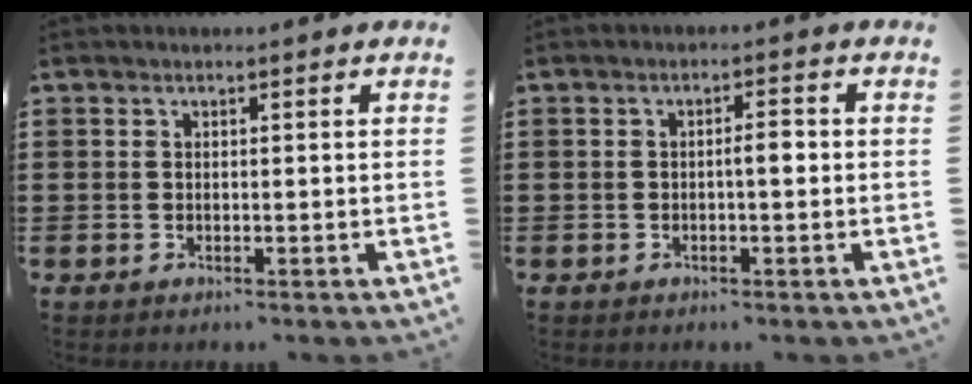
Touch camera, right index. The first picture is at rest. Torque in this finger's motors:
{"motor_torque": [0.48, -0.52, 0.27, 0.07]}